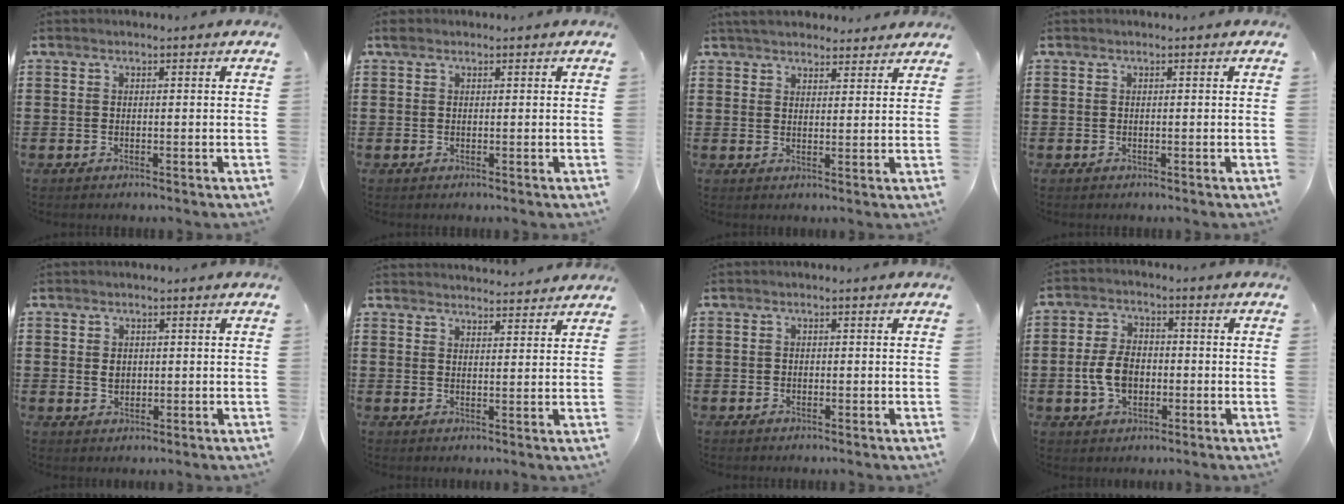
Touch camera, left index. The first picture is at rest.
{"total": 0.8, "force": [0.5, 0.5, 0.3], "torque": [-0.008, 0.006, 0.009]}
{"total": 4.1, "force": [3.9, 1.0, 0.7], "torque": [-0.025, -0.004, 0.076]}
{"total": 0.0}
{"total": 1.8, "force": [0.2, 1.4, 1.1], "torque": [-0.025, 0.007, 0.003]}
{"total": 3.0, "force": [3.0, 0.0, -0.2], "torque": [-0.005, -0.013, 0.057]}
{"total": 0.6, "force": [-0.2, 0.5, 0.1], "torque": [-0.004, 0.004, -0.004]}
{"total": 6.6, "force": [-1.1, 4.2, 4.9], "torque": [-0.118, 0.003, -0.027]}